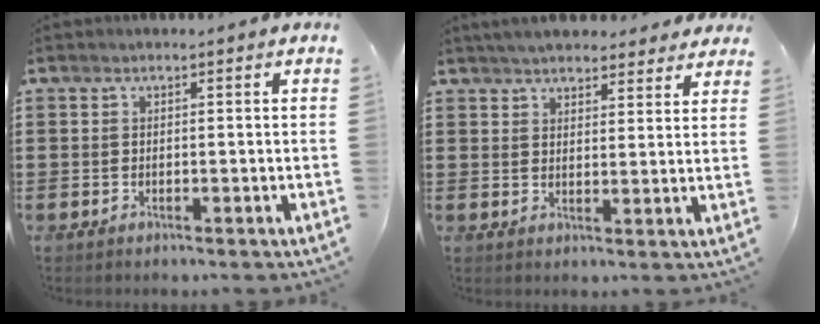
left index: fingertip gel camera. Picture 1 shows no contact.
{"total": 4.4, "force": [4.3, 0.7, 0.7], "torque": [-0.029, -0.011, 0.078]}